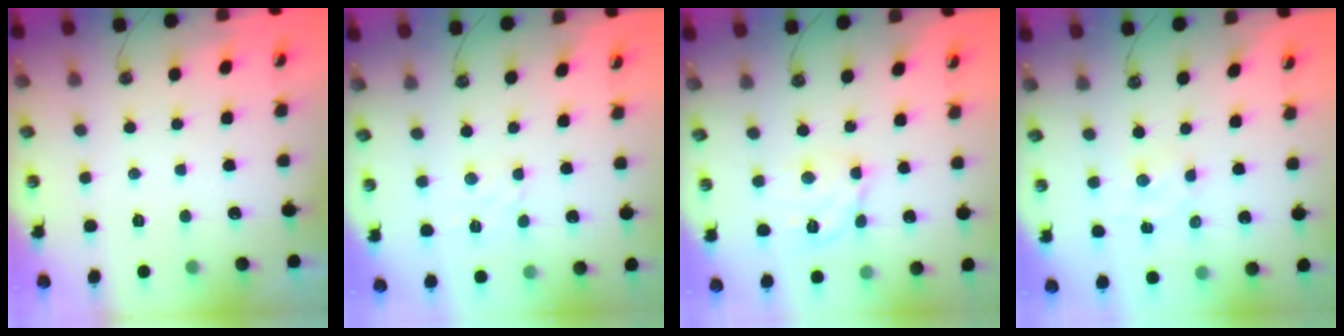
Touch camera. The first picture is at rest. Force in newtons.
{"total": 1.5, "press": 1.4, "slide": 0.6}
{"total": 10.7, "press": 10.6, "slide": 1.4}
{"total": 1.9, "press": 1.9, "slide": 0.3}